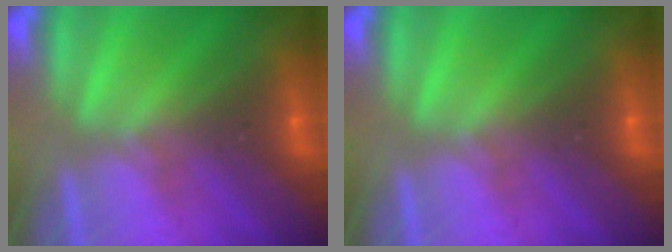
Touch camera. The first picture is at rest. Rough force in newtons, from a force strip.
{"total": 0.0}